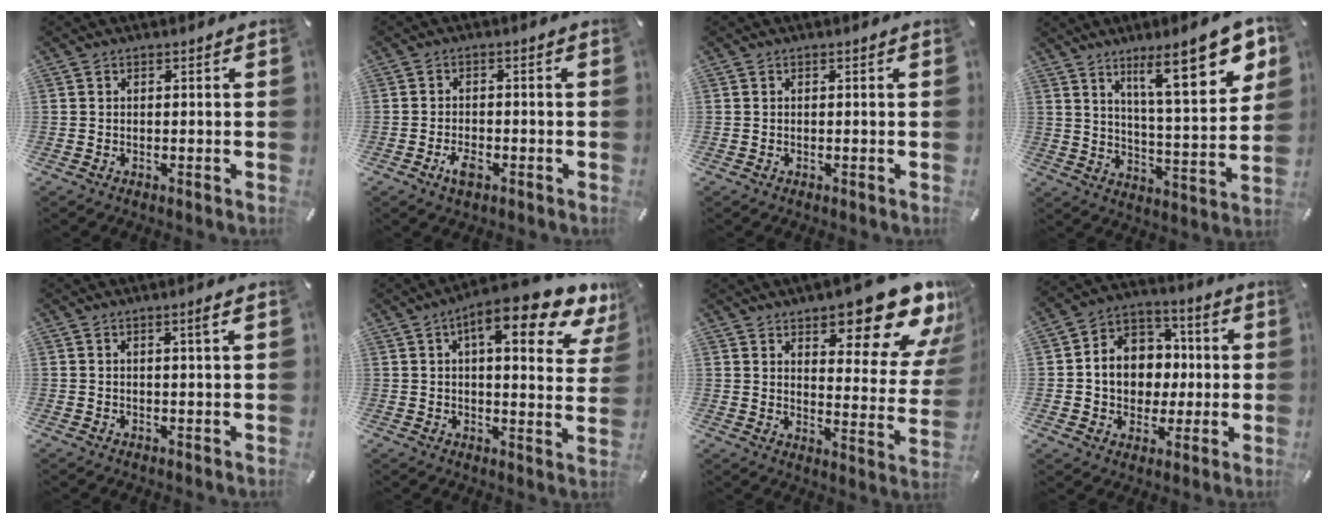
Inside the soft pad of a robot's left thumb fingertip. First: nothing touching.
{"total": 3.4, "force": [-1.8, 1.8, 2.3], "torque": [-0.050, 0.004, -0.035]}
{"total": 0.0}
{"total": 18.4, "force": [10.1, 5.3, 14.4], "torque": [-0.209, -0.049, 0.153]}
{"total": 1.9, "force": [0.8, -0.1, 1.7], "torque": [-0.034, 0.000, 0.012]}
{"total": 14.9, "force": [8.5, 4.3, 11.4], "torque": [-0.163, -0.044, 0.131]}
{"total": 18.2, "force": [12.5, 7.1, 11.1], "torque": [-0.134, -0.100, 0.204]}
{"total": 11.6, "force": [-0.9, 10.4, 5.0], "torque": [-0.097, 0.017, -0.011]}